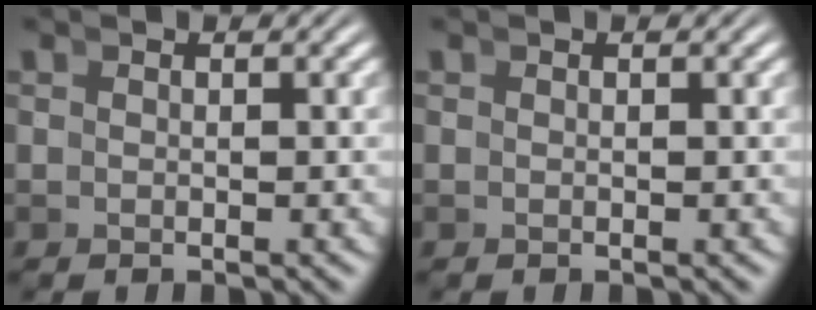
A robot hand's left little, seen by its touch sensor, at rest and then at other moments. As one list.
[{"total": 0.0}]